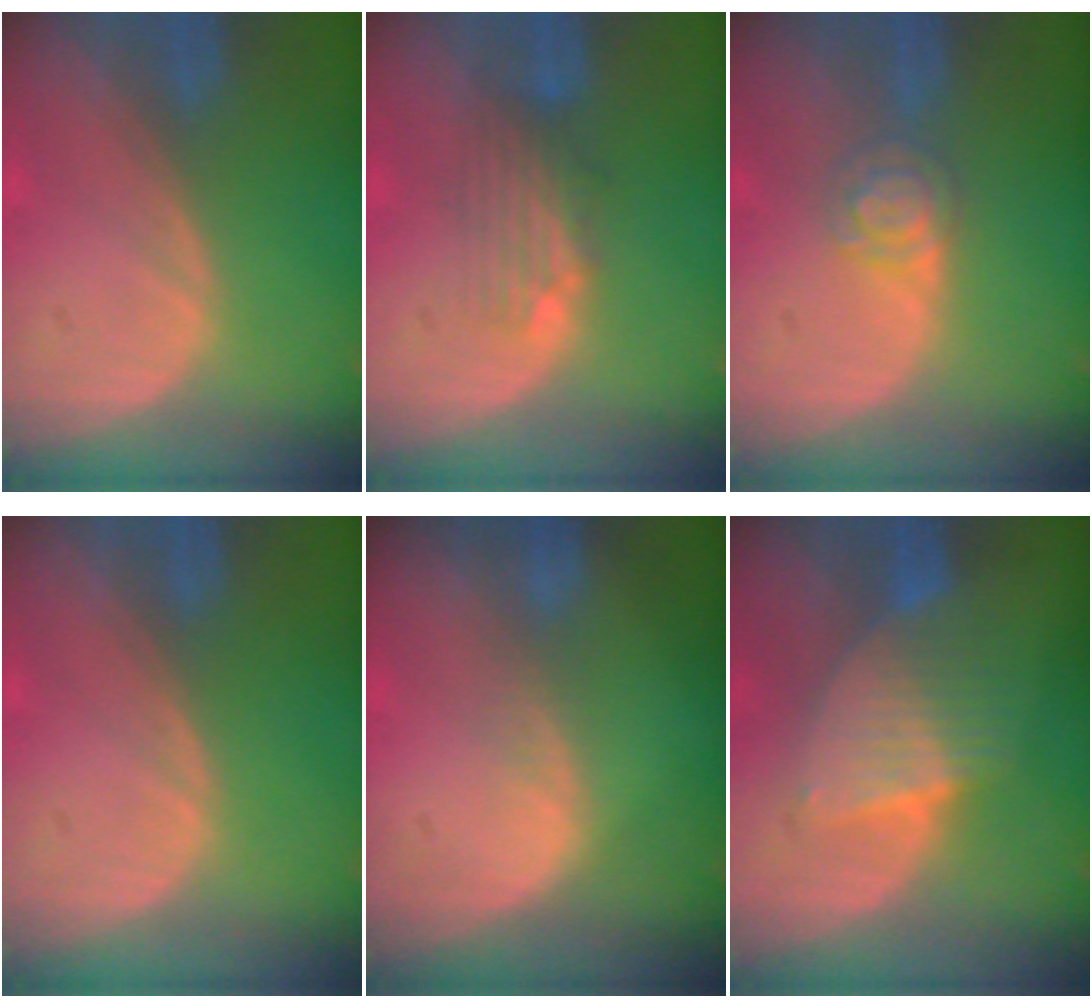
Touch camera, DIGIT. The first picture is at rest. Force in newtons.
{"total": 3.7, "press": 3.7, "slide": 0.4}
{"total": 3.8, "press": 3.7, "slide": 0.9}
{"total": 0.0}
{"total": 1.3, "press": 1.3, "slide": 0.1}
{"total": 6.1, "press": 6.1, "slide": 0.5}